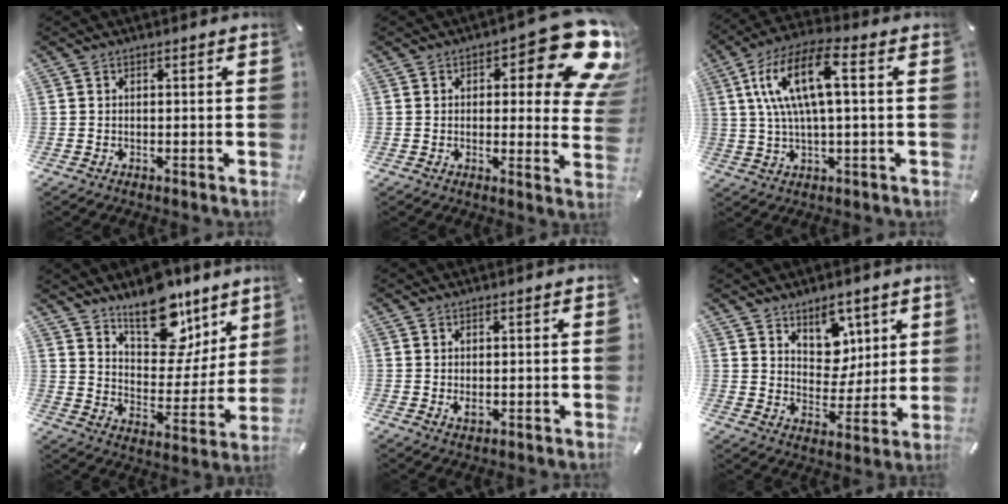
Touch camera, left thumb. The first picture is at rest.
{"total": 17.9, "force": [8.4, 7.0, 14.1], "torque": [-0.174, -0.062, 0.137]}
{"total": 14.5, "force": [3.3, 4.9, 13.2], "torque": [-0.275, 0.000, 0.053]}
{"total": 18.1, "force": [13.5, 9.3, 7.7], "torque": [-0.111, -0.102, 0.241]}
{"total": 1.7, "force": [0.2, 1.0, 1.3], "torque": [-0.019, -0.002, 0.002]}
{"total": 9.7, "force": [5.8, 7.4, 2.5], "torque": [-0.029, -0.047, 0.109]}